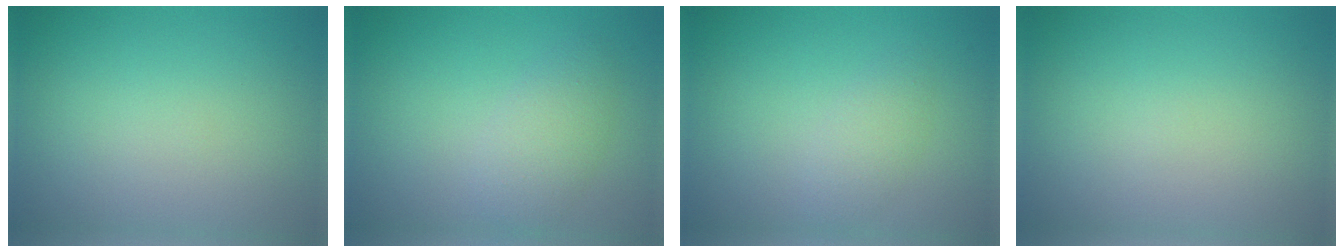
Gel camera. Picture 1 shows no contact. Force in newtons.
{"total": 2.5, "press": 2.5, "slide": 0.0}
{"total": 1.7, "press": 1.7, "slide": 0.1}
{"total": 0.0}